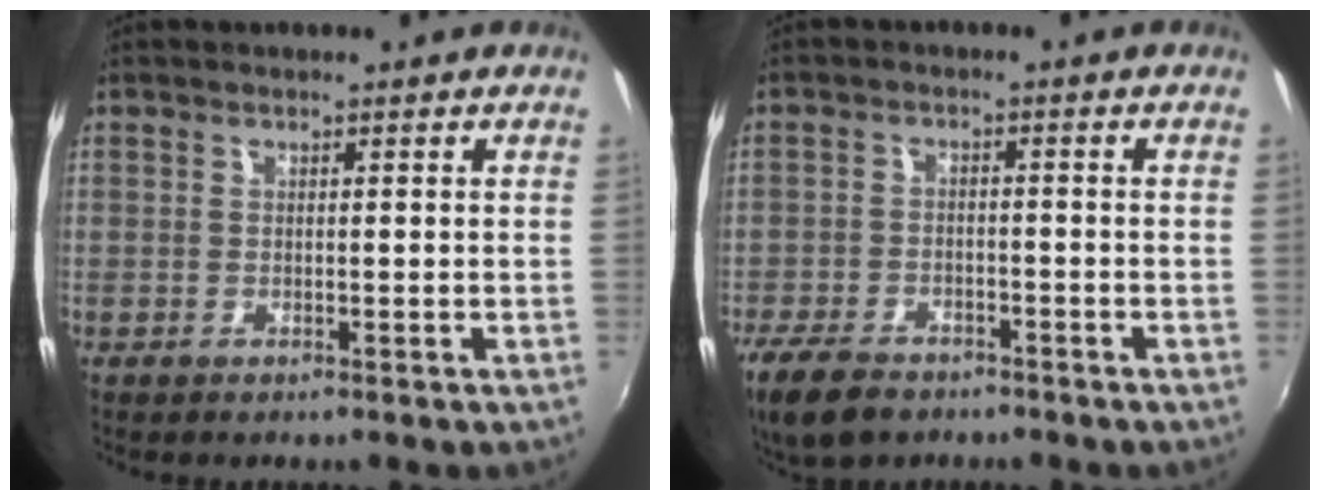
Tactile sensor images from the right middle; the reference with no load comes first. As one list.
[{"total": 9.2, "force": [-6.8, 4.6, 4.3], "torque": [-0.118, -0.013, -0.123]}]